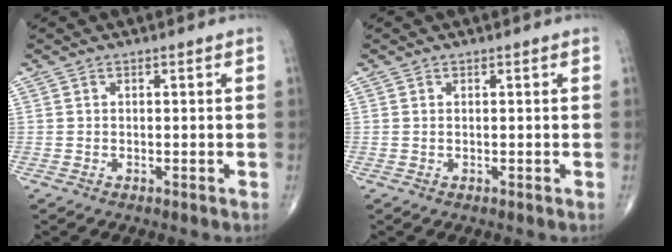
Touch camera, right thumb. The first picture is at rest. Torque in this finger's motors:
{"motor_torque": [-0.03, -0.14, 0.03, 0.13, 0.02]}